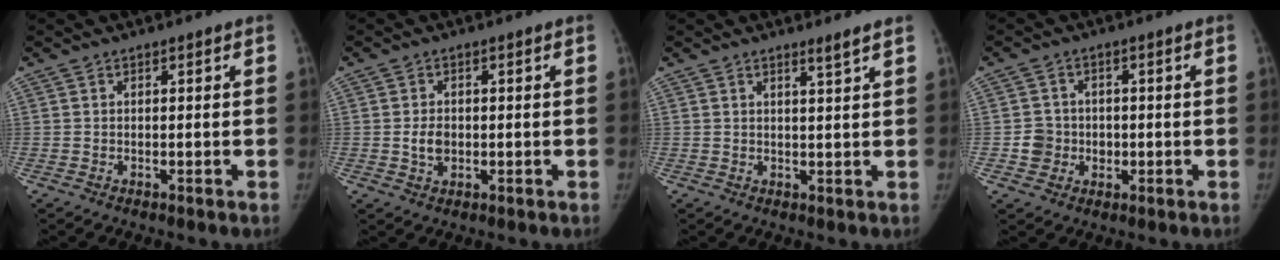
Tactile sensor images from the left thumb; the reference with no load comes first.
{"total": 2.9, "force": [-0.1, 2.1, 2.0], "torque": [-0.032, -0.001, 0.001]}
{"total": 2.0, "force": [1.6, -0.6, 1.2], "torque": [-0.023, -0.019, 0.028]}
{"total": 4.3, "force": [-0.5, 4.2, 1.1], "torque": [0.011, 0.009, -0.007]}